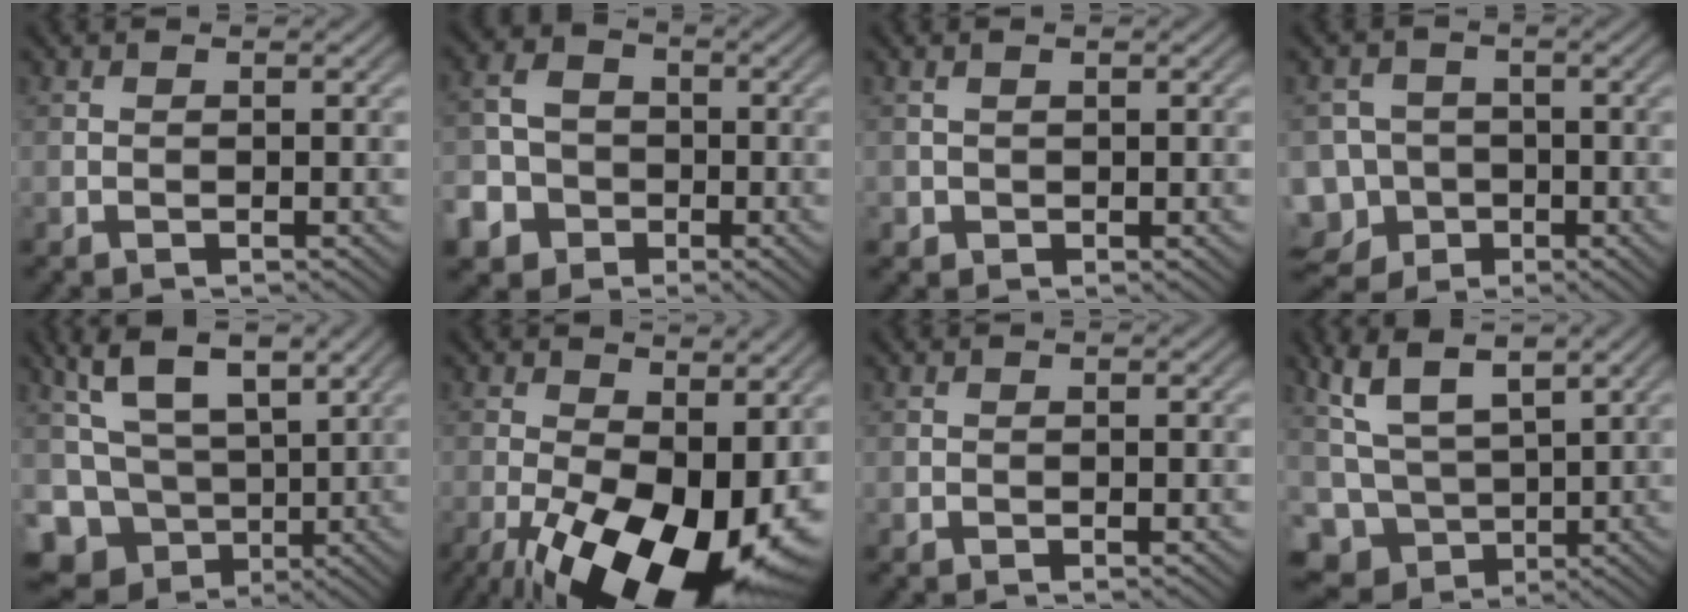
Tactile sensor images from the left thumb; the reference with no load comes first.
{"total": 7.4, "force": [-3.2, 6.3, 2.2], "torque": [-0.063, -0.024, -0.079]}
{"total": 0.9, "force": [0.5, 0.8, -0.1], "torque": [-0.001, -0.002, 0.010]}
{"total": 9.8, "force": [-4.4, 8.3, 2.5], "torque": [-0.076, -0.026, -0.099]}
{"total": 9.8, "force": [2.5, 7.2, 6.2], "torque": [-0.142, -0.014, 0.054]}
{"total": 19.1, "force": [-5.3, 9.1, 15.9], "torque": [-0.266, -0.020, -0.073]}
{"total": 0.0}
{"total": 7.2, "force": [2.8, 4.6, 4.7], "torque": [-0.126, -0.008, 0.060]}